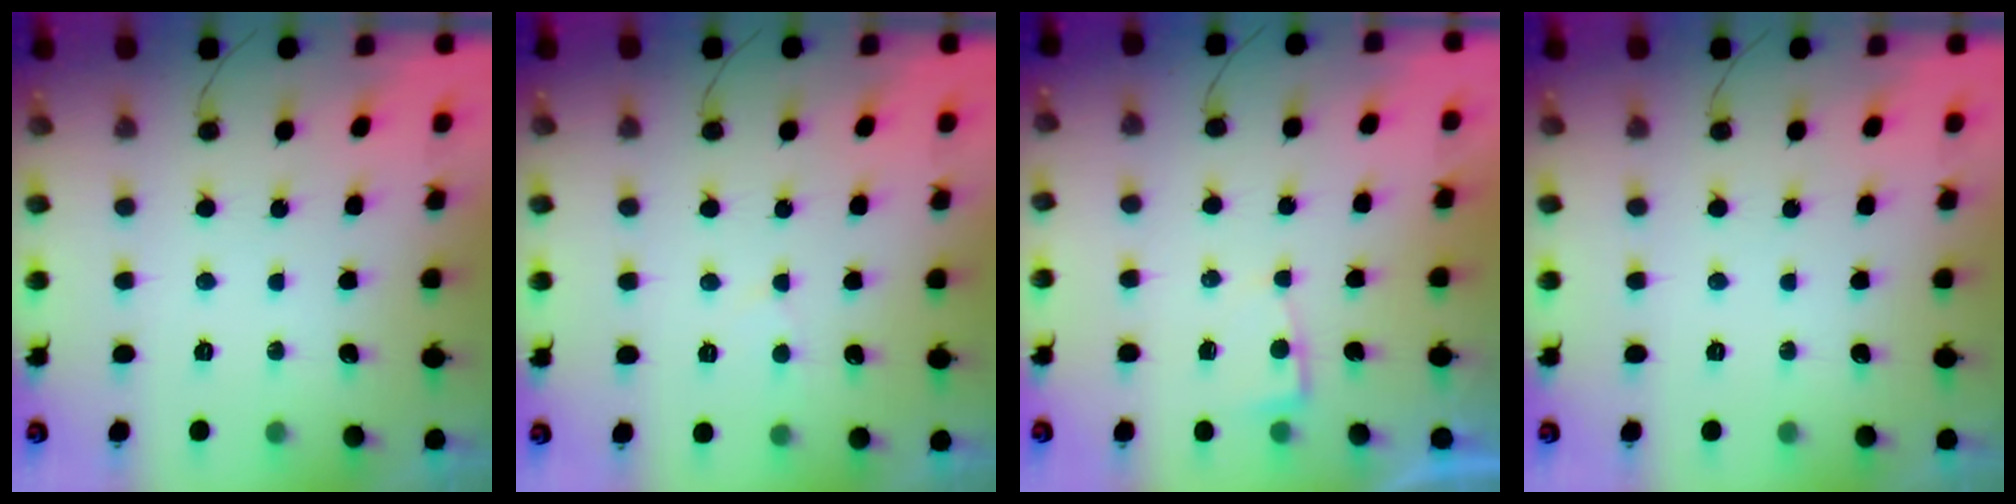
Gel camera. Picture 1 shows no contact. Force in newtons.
{"total": 2.6, "press": 2.5, "slide": 0.3}
{"total": 1.8, "press": 1.8, "slide": 0.2}
{"total": 0.0}